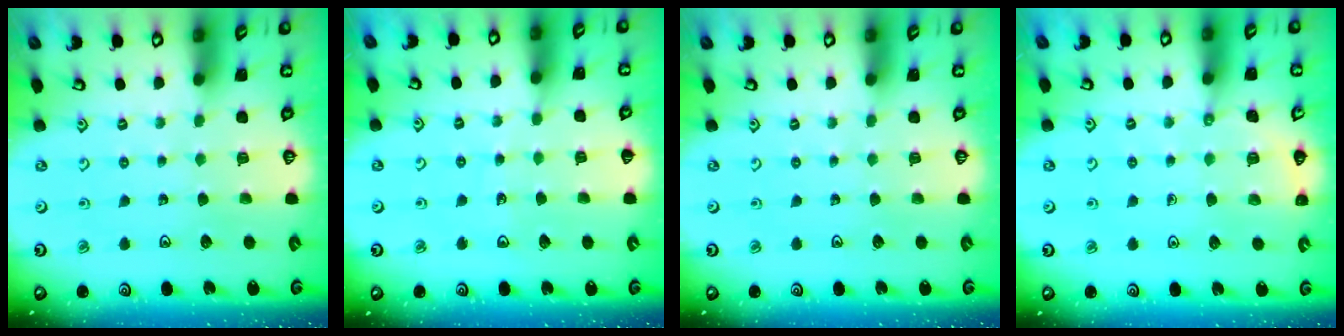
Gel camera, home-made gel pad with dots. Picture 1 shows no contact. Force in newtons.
{"total": 2.5, "press": 2.5, "slide": 0.2}
{"total": 0.0}
{"total": 6.4, "press": 6.1, "slide": 1.8}